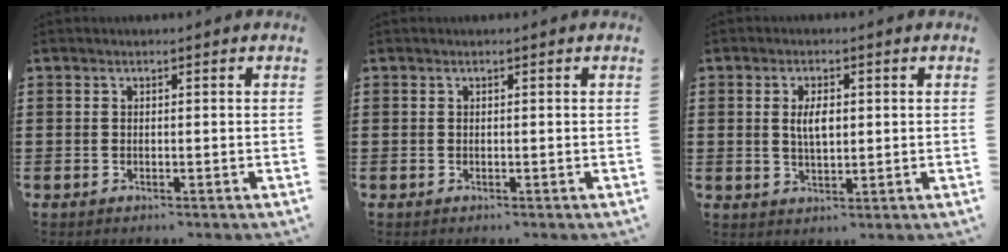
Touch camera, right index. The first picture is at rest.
{"total": 0.0}
{"total": 3.9, "force": [0.6, 1.5, 3.5], "torque": [-0.063, 0.001, 0.008]}